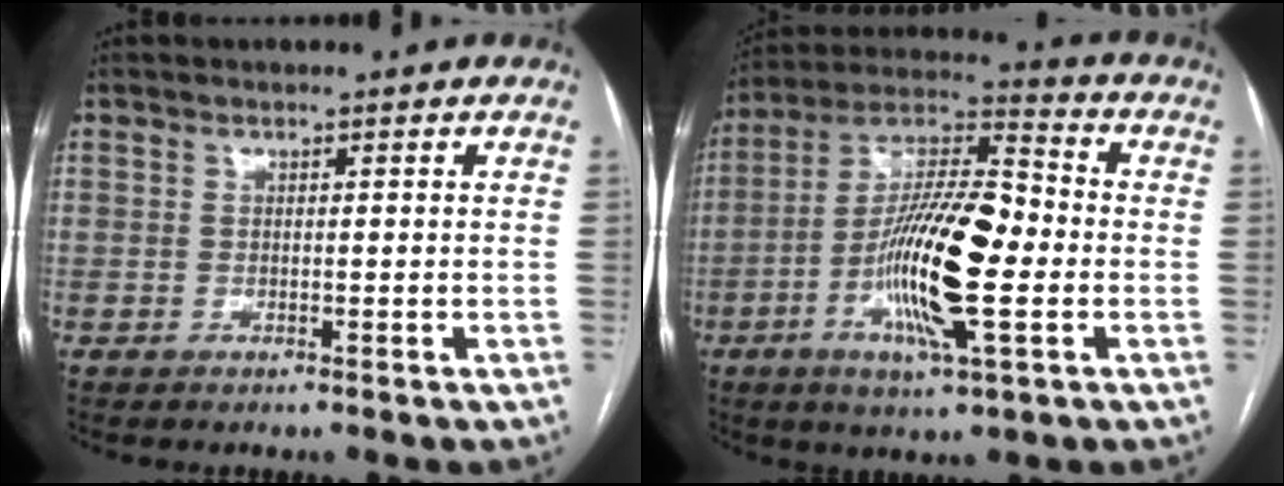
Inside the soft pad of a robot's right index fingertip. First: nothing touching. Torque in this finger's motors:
{"motor_torque": [2.14, 0.00, 1.04, 0.21]}